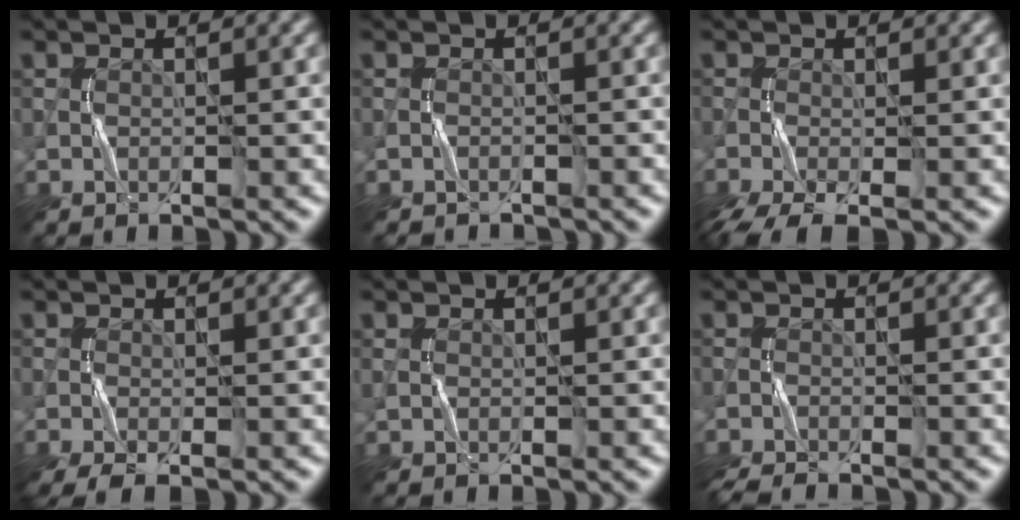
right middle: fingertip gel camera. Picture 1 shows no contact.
{"total": 1.5, "force": [-1.5, 0.2, -0.2], "torque": [0.008, -0.003, -0.023]}
{"total": 4.0, "force": [-2.7, 1.2, 2.7], "torque": [-0.057, -0.011, -0.055]}
{"total": 2.6, "force": [-1.6, 0.7, 2.0], "torque": [-0.044, -0.009, -0.031]}
{"total": 0.0}
{"total": 2.3, "force": [-2.1, 0.1, 0.7], "torque": [-0.026, -0.005, -0.043]}